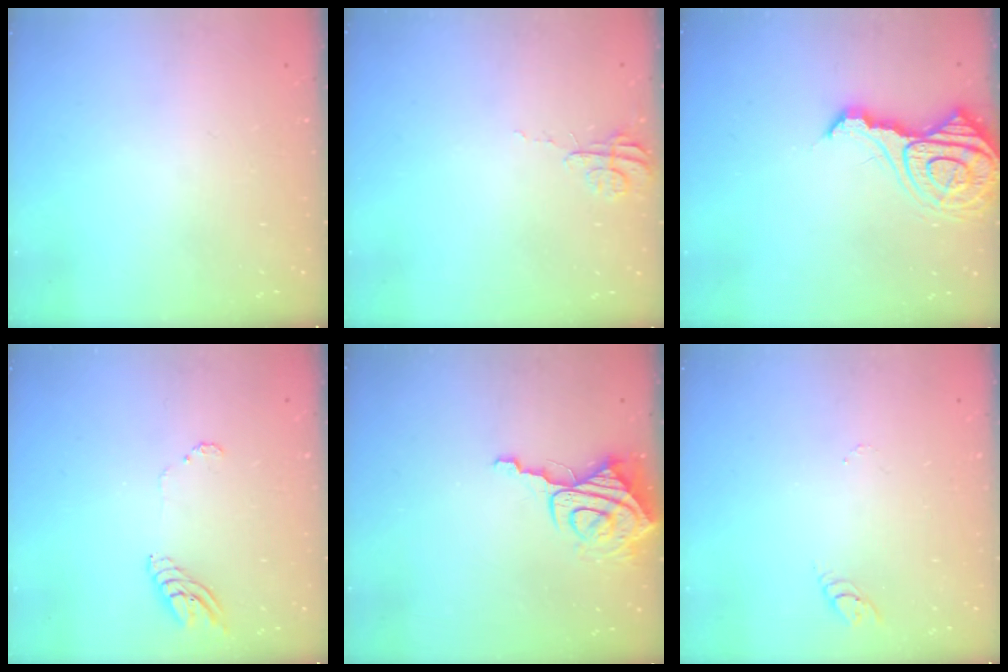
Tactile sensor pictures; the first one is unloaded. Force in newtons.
{"total": 3.8, "press": 3.8, "slide": 0.3}
{"total": 14.7, "press": 14.6, "slide": 1.8}
{"total": 6.4, "press": 6.4, "slide": 0.4}
{"total": 8.9, "press": 8.9, "slide": 0.8}
{"total": 2.7, "press": 2.7, "slide": 0.2}